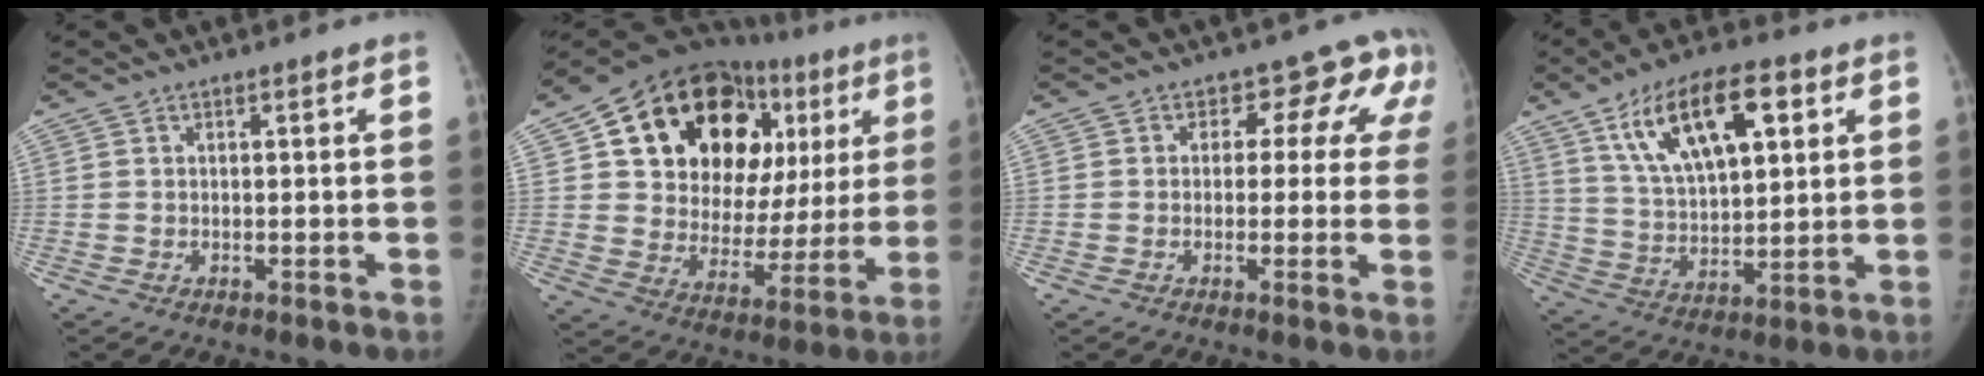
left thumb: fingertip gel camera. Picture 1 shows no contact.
{"total": 29.4, "force": [11.0, 18.2, 20.4], "torque": [-0.245, 0.022, 0.178]}
{"total": 8.9, "force": [2.8, 6.6, 5.4], "torque": [0.003, 0.010, 0.020]}
{"total": 17.7, "force": [7.9, 7.8, 13.7], "torque": [-0.203, -0.016, 0.141]}